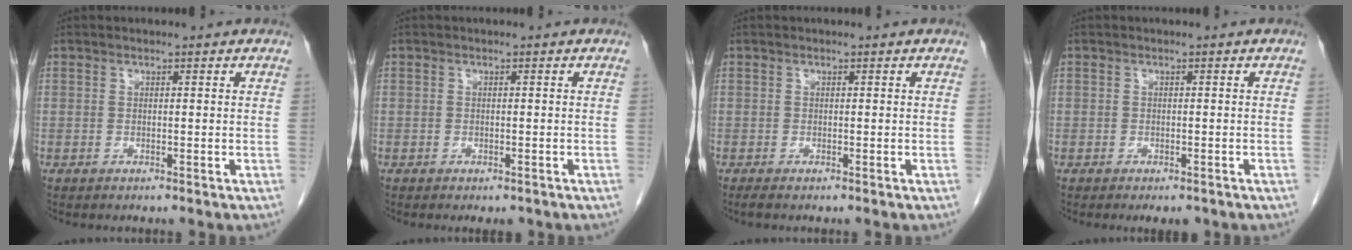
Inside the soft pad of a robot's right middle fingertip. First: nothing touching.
{"total": 1.3, "force": [-0.8, 0.9, 0.5], "torque": [-0.006, 0.001, -0.006]}
{"total": 0.5, "force": [-0.4, 0.0, 0.3], "torque": [-0.007, -0.001, -0.007]}
{"total": 2.5, "force": [-1.7, 1.3, 1.2], "torque": [-0.009, 0.000, -0.016]}